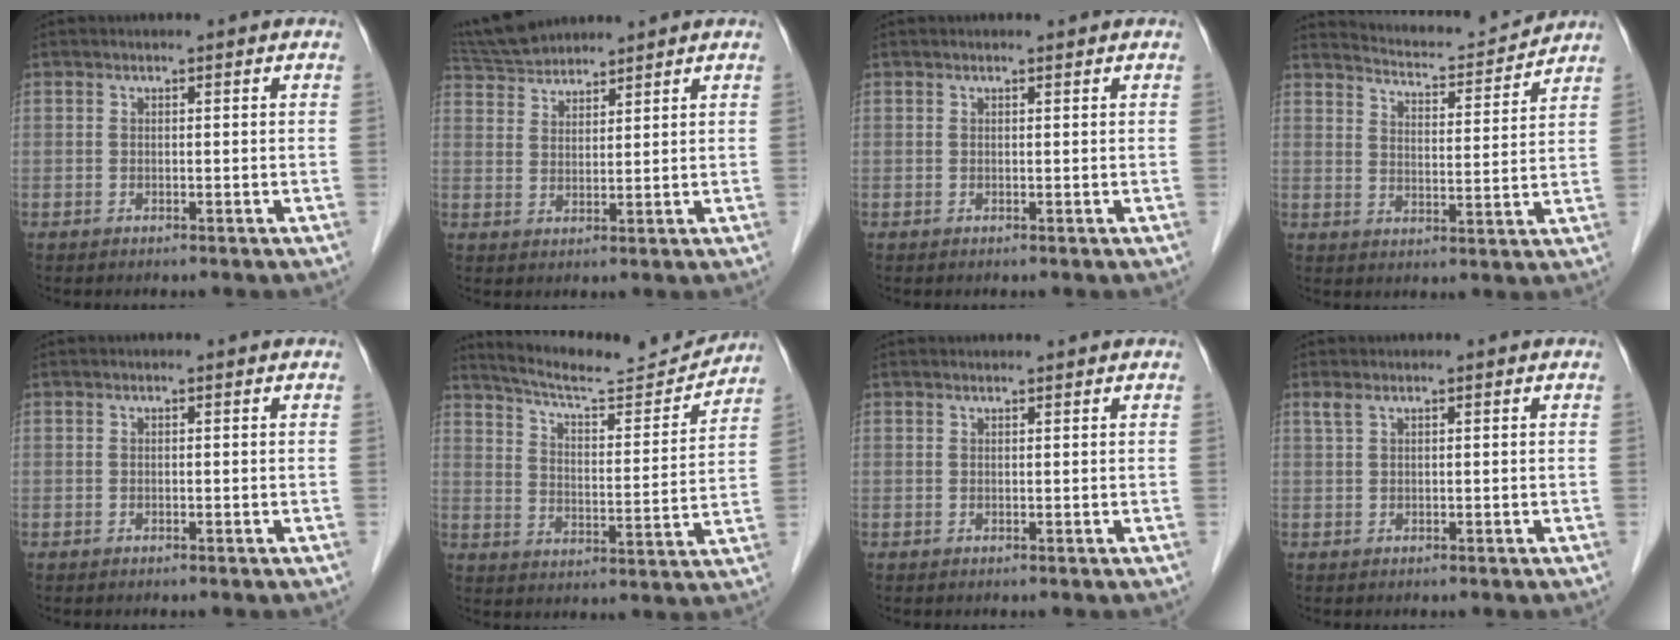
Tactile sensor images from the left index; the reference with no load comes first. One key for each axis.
{"total": 6.9, "fx": 6.7, "fy": 1.1, "fz": 1.4, "tx": -0.036, "ty": 0.029, "tz": 0.130}
{"total": 0.0}
{"total": 9.8, "fx": 9.8, "fy": 0.2, "fz": 1.0, "tx": -0.029, "ty": -0.001, "tz": 0.146}
{"total": 0.0}
{"total": 14.7, "fx": 14.3, "fy": 0.6, "fz": 3.4, "tx": -0.064, "ty": -0.016, "tz": 0.213}
{"total": 1.2, "fx": 1.2, "fy": 0.0, "fz": 0.2, "tx": -0.005, "ty": 0.009, "tz": 0.021}
{"total": 1.0, "fx": 0.7, "fy": 0.3, "fz": 0.7, "tx": -0.021, "ty": 0.013, "tz": 0.018}